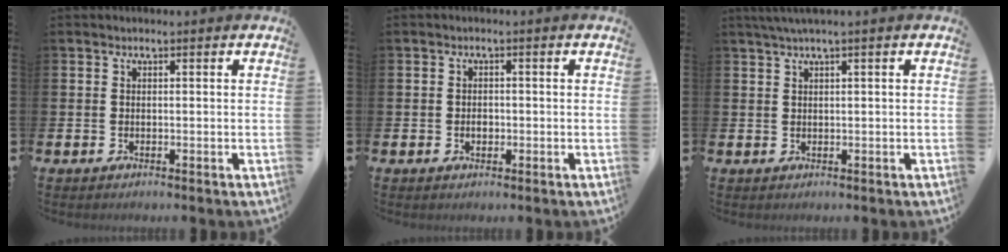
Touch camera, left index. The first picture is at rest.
{"total": 1.5, "force": [-0.3, 1.1, 1.0], "torque": [-0.008, 0.001, -0.009]}
{"total": 1.8, "force": [1.2, -0.3, 1.3], "torque": [-0.034, 0.004, 0.024]}